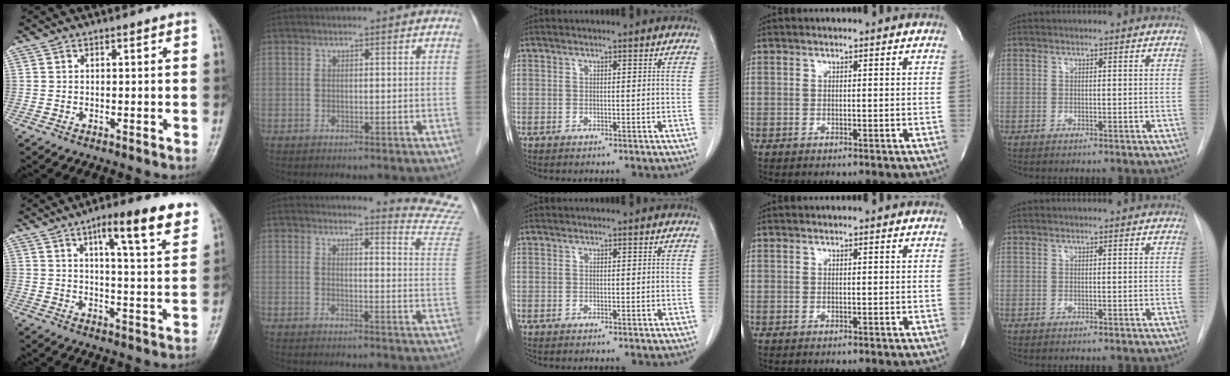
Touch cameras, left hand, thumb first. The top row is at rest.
{"thumb": {"total": 10.6, "force": [6.8, 2.0, 7.9], "torque": [-0.092, -0.037, 0.093]}, "index": {"total": 10.1, "force": [10.0, -1.1, -0.6], "torque": [0.008, -0.121, 0.086]}}